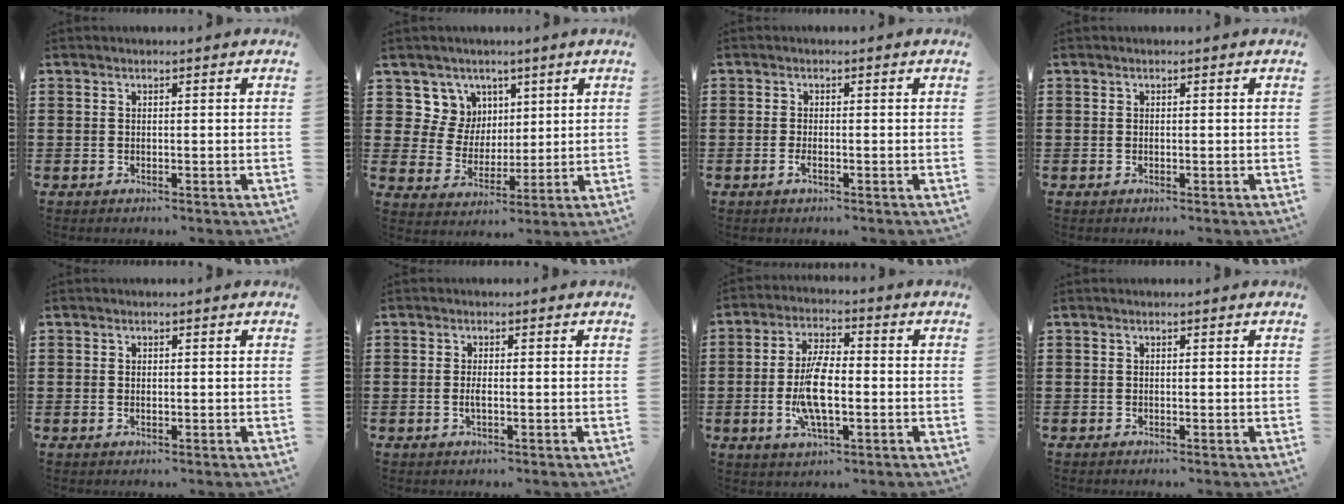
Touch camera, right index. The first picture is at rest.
{"total": 7.3, "force": [3.4, 6.4, 0.7], "torque": [-0.049, -0.009, 0.064]}
{"total": 1.3, "force": [-0.5, 0.3, 1.1], "torque": [-0.028, -0.007, -0.010]}
{"total": 0.0}
{"total": 0.5, "force": [0.0, 0.3, 0.4], "torque": [-0.010, 0.001, 0.001]}
{"total": 1.3, "force": [-0.3, 0.3, 1.2], "torque": [-0.031, -0.003, -0.007]}
{"total": 9.4, "force": [-1.4, 3.4, 8.7], "torque": [-0.187, -0.011, -0.029]}
{"total": 0.0}